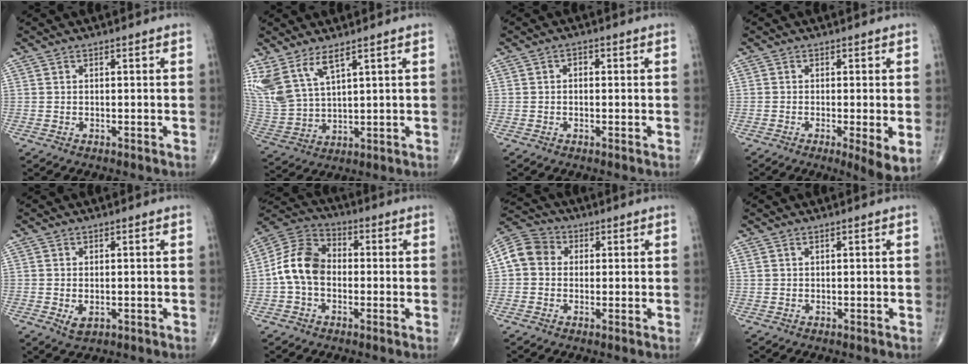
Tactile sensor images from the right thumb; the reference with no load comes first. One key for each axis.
{"total": 11.1, "fx": 6.8, "fy": 4.3, "fz": 7.6, "tx": -0.173, "ty": -0.026, "tz": 0.156}
{"total": 1.3, "fx": 0.1, "fy": 0.9, "fz": 0.9, "tx": -0.009, "ty": 0.007, "tz": -0.002}
{"total": 5.3, "fx": -1.1, "fy": 1.0, "fz": 5.1, "tx": -0.086, "ty": -0.017, "tz": -0.023}
{"total": 2.3, "fx": -0.5, "fy": 1.4, "fz": 1.8, "tx": -0.026, "ty": -0.004, "tz": -0.002}
{"total": 10.9, "fx": -1.1, "fy": 7.9, "fz": 7.4, "tx": -0.133, "ty": 0.035, "tz": -0.036}
{"total": 7.3, "fx": 0.6, "fy": 6.3, "fz": 3.5, "tx": -0.056, "ty": 0.021, "tz": -0.002}
{"total": 0.6, "fx": 0.4, "fy": 0.2, "fz": 0.4, "tx": -0.010, "ty": 0.008, "tz": 0.011}